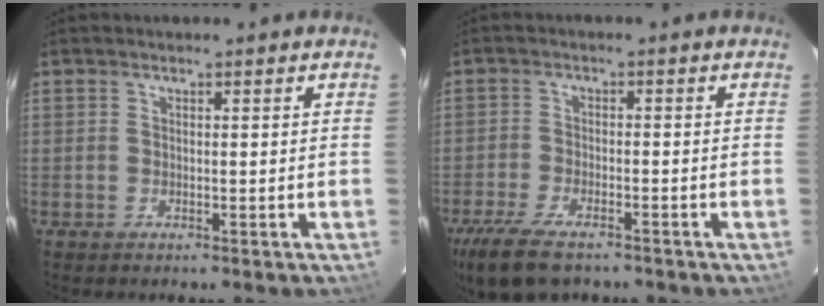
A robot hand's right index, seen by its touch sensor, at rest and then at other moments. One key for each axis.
{"total": 10.9, "fx": -8.2, "fy": 4.0, "fz": 6.1, "tx": -0.153, "ty": -0.030, "tz": -0.150}